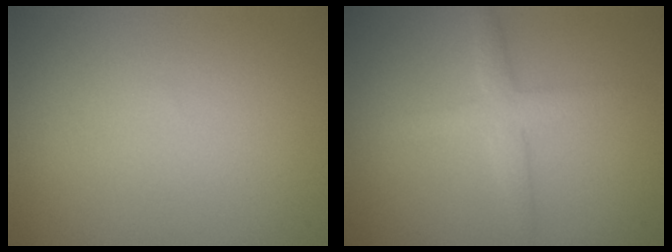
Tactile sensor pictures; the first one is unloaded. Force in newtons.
{"total": 2.7, "press": 2.7, "slide": 0.1}